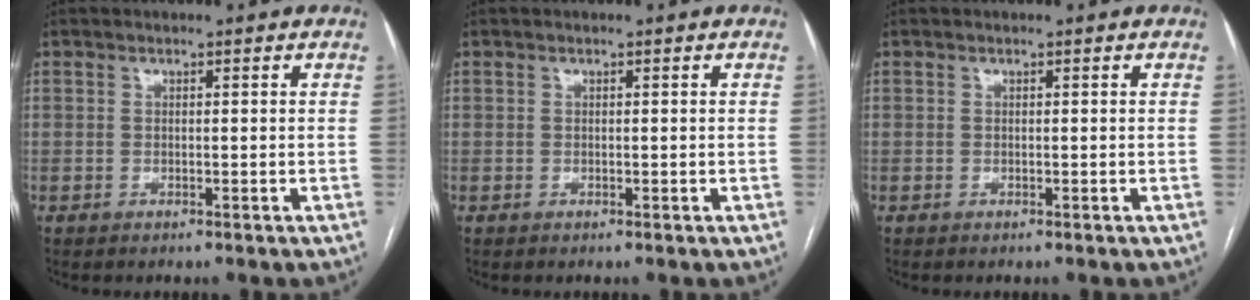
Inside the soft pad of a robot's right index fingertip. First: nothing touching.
{"total": 0.0}
{"total": 0.0}